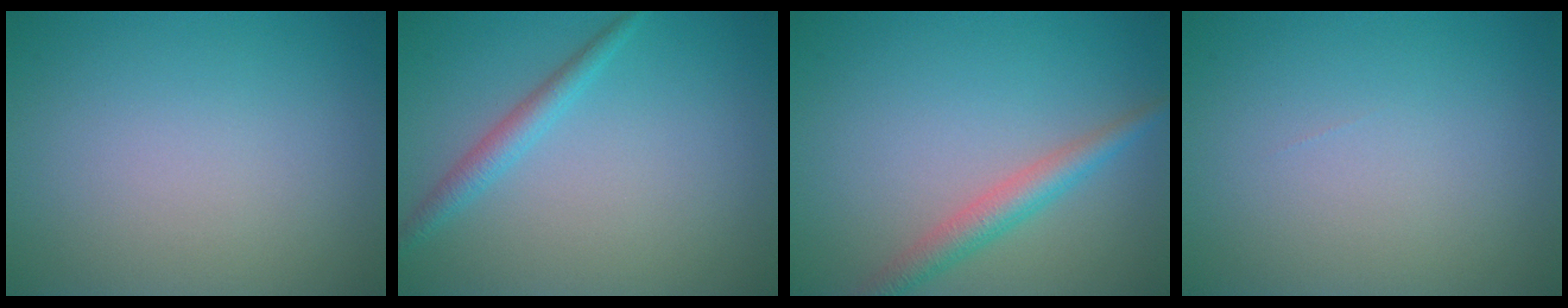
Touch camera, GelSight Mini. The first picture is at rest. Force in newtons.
{"total": 1.9, "press": 1.9, "slide": 0.0}
{"total": 2.9, "press": 2.9, "slide": 0.1}
{"total": 0.0}